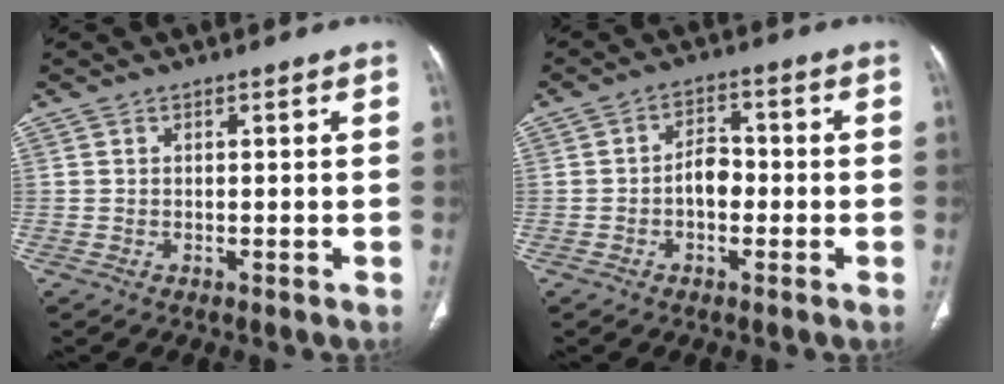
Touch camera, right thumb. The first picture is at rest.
{"total": 4.7, "force": [-1.0, 3.1, 3.4], "torque": [-0.039, 0.021, -0.024]}